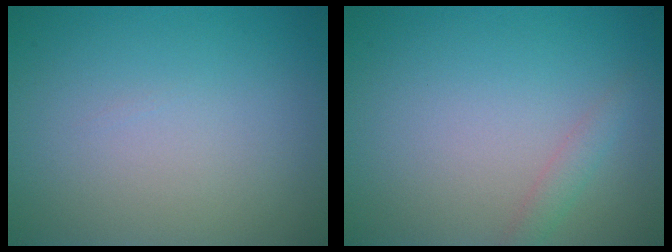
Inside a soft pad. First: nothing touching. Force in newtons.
{"total": 1.3, "press": 1.3, "slide": 0.0}